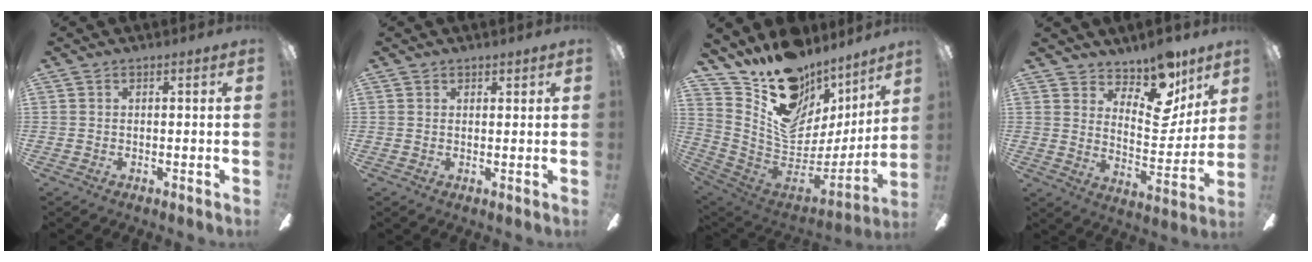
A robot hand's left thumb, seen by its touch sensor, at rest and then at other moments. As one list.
[{"total": 1.6, "force": [1.2, 1.0, 0.0], "torque": [0.009, -0.002, 0.022]}, {"total": 16.6, "force": [11.0, 10.3, 7.1], "torque": [-0.110, -0.103, 0.203]}, {"total": 13.4, "force": [10.9, 6.0, 5.1], "torque": [-0.064, -0.094, 0.194]}]